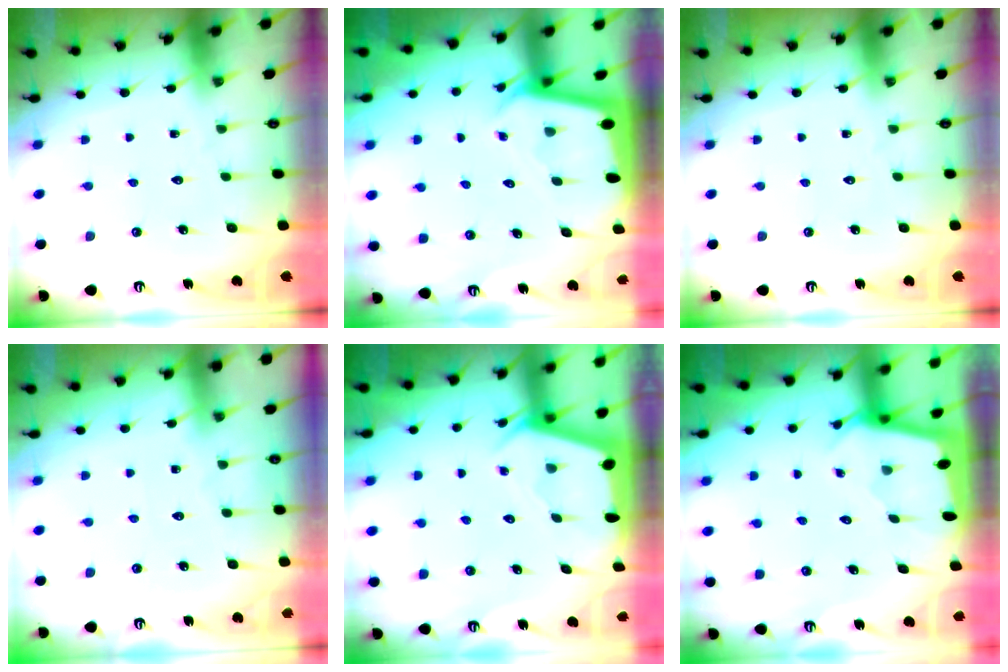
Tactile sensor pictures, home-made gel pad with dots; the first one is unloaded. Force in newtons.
{"total": 2.1, "press": 2.1, "slide": 0.1}
{"total": 0.0}
{"total": 2.5, "press": 2.4, "slide": 0.4}
{"total": 2.5, "press": 2.4, "slide": 0.3}
{"total": 1.5, "press": 1.5, "slide": 0.2}